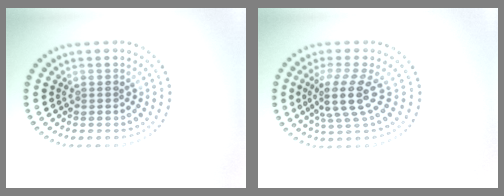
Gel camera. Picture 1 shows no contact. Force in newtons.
{"total": 4.0, "press": 3.0, "slide": 2.6}